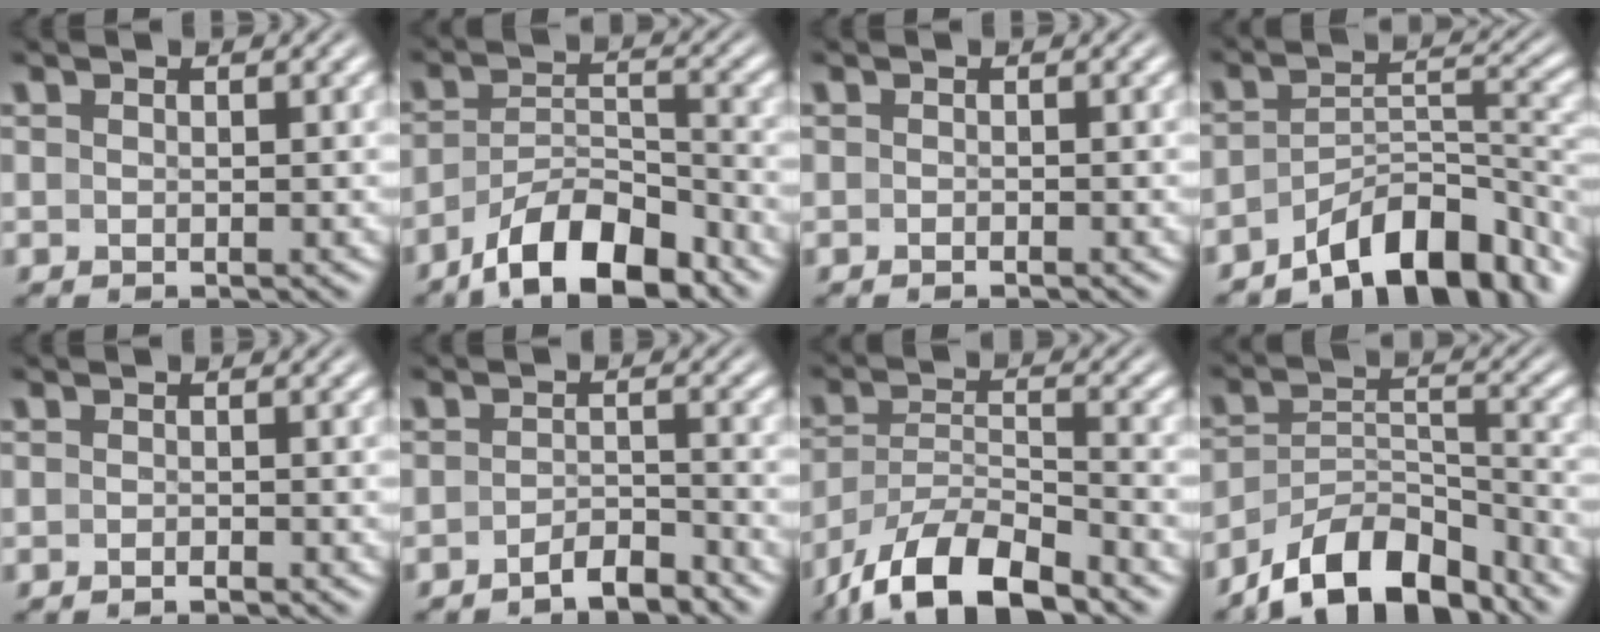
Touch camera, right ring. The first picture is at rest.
{"total": 7.6, "force": [-5.5, 3.2, 4.2], "torque": [-0.059, -0.013, -0.082]}
{"total": 0.7, "force": [-0.6, -0.3, 0.1], "torque": [-0.002, 0.000, -0.010]}
{"total": 10.2, "force": [-6.9, 4.2, 6.2], "torque": [-0.084, -0.023, -0.093]}
{"total": 1.0, "force": [-0.9, -0.3, 0.1], "torque": [-0.004, -0.001, -0.015]}
{"total": 3.3, "force": [-3.2, 0.3, 0.9], "torque": [-0.003, 0.000, -0.060]}
{"total": 8.4, "force": [-5.6, 4.3, 4.6], "torque": [-0.090, -0.026, -0.083]}
{"total": 8.9, "force": [-6.9, 4.1, 4.0], "torque": [-0.056, -0.018, -0.104]}